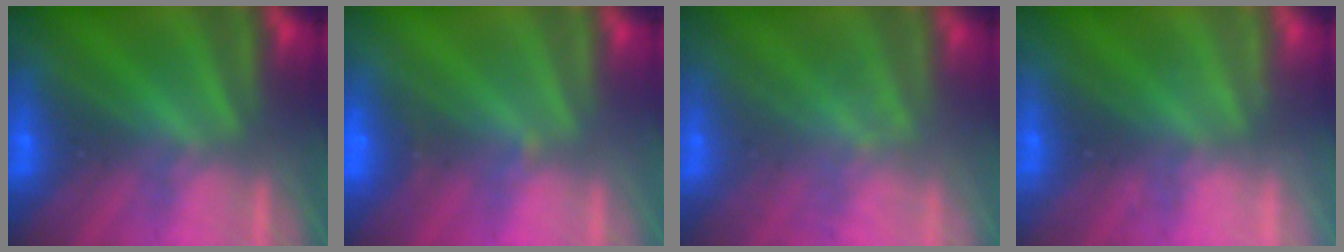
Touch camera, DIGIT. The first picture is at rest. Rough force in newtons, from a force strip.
{"total": 1.5}
{"total": 1.7}
{"total": 2.2}